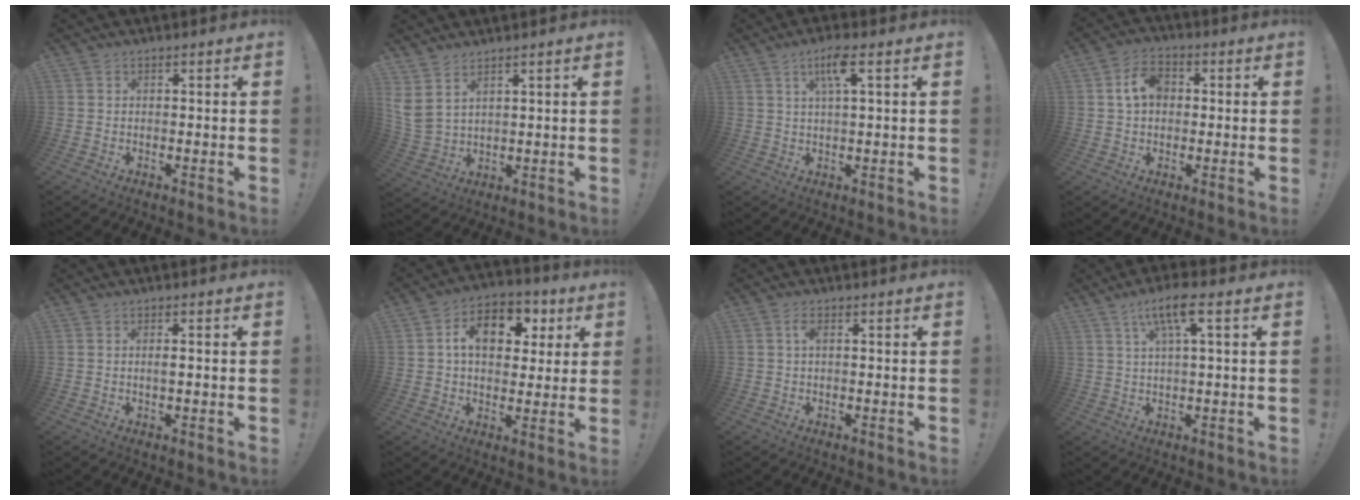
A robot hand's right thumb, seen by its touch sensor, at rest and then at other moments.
{"total": 5.1, "force": [3.6, 2.4, 2.8], "torque": [-0.068, -0.023, 0.070]}
{"total": 6.5, "force": [2.7, 1.0, 5.8], "torque": [-0.108, 0.006, 0.041]}
{"total": 7.7, "force": [1.4, 5.7, 5.0], "torque": [-0.083, 0.014, 0.027]}
{"total": 1.5, "force": [-0.2, 0.2, 1.5], "torque": [-0.025, 0.000, -0.005]}
{"total": 12.9, "force": [3.6, 9.1, 8.3], "torque": [-0.117, -0.002, 0.066]}
{"total": 2.2, "force": [0.3, 0.8, 2.0], "torque": [-0.041, 0.005, 0.003]}
{"total": 8.6, "force": [3.2, 1.5, 7.8], "torque": [-0.139, -0.004, 0.053]}